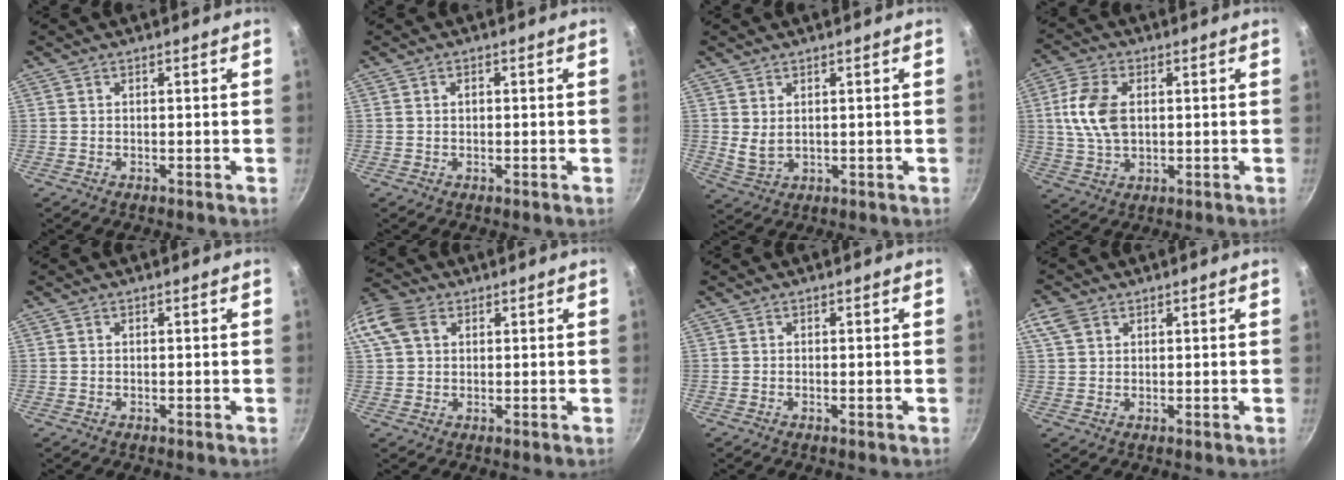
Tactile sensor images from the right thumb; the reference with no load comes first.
{"total": 0.9, "force": [0.1, 0.7, 0.6], "torque": [-0.008, 0.004, 0.002]}
{"total": 3.5, "force": [1.1, 2.0, 2.6], "torque": [-0.047, -0.014, 0.031]}
{"total": 9.9, "force": [1.5, 6.2, 7.6], "torque": [-0.145, 0.002, 0.027]}
{"total": 0.0}
{"total": 11.9, "force": [4.1, 8.8, 6.9], "torque": [-0.154, 0.024, 0.067]}
{"total": 0.7, "force": [-0.2, 0.1, 0.6], "torque": [-0.013, 0.001, -0.005]}
{"total": 4.3, "force": [2.0, 3.0, 2.3], "torque": [-0.041, 0.002, 0.040]}